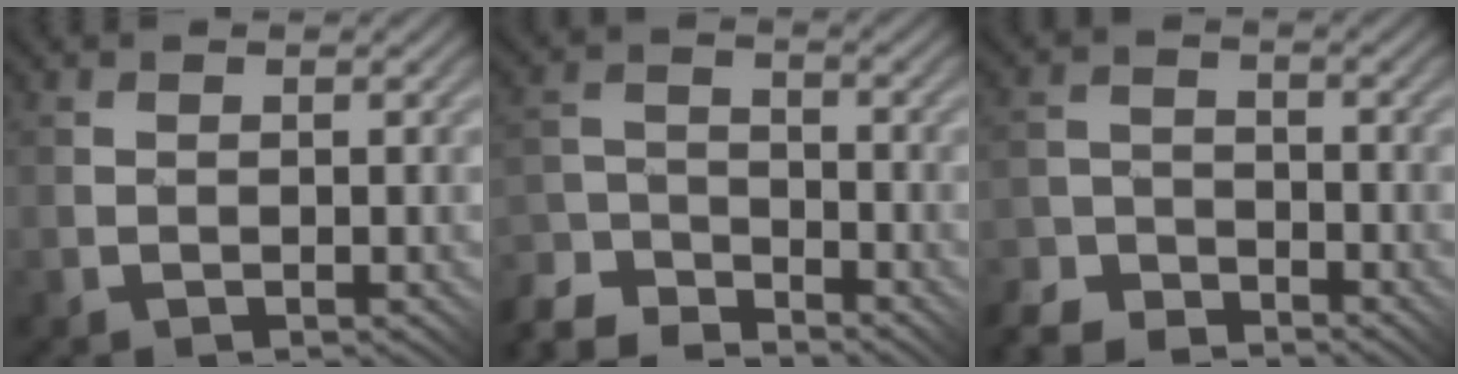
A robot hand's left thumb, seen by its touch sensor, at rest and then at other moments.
{"total": 8.0, "force": [-7.2, 2.5, 2.5], "torque": [-0.058, -0.007, -0.137]}
{"total": 6.5, "force": [-6.0, 2.1, 1.3], "torque": [-0.025, -0.001, -0.115]}